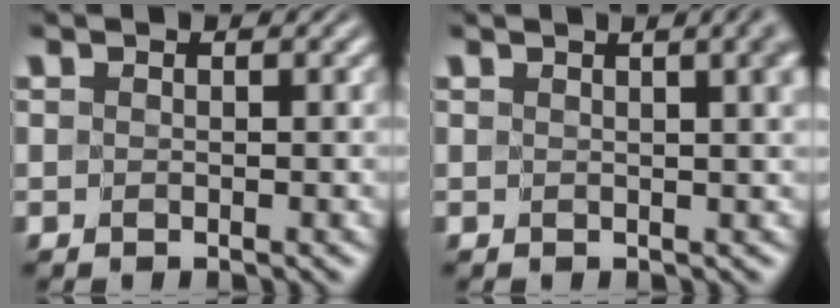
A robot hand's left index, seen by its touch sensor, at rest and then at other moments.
{"total": 6.4, "force": [2.7, 2.7, 5.1], "torque": [-0.013, 0.028, -0.001]}